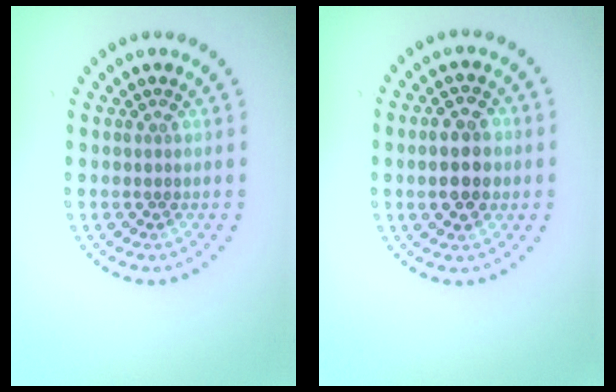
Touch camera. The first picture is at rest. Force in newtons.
{"total": 4.5, "press": 4.5, "slide": 0.1}